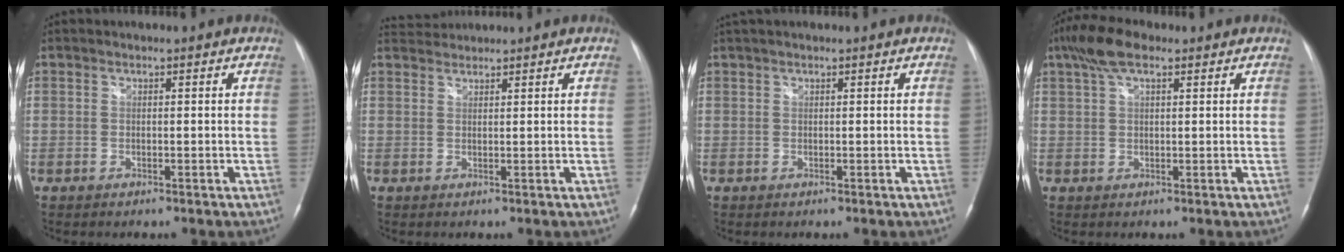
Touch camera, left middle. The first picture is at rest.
{"total": 2.5, "force": [2.4, -0.1, -0.4], "torque": [-0.004, 0.014, 0.053]}
{"total": 2.3, "force": [1.9, 0.1, 1.3], "torque": [-0.023, 0.032, 0.036]}
{"total": 6.0, "force": [3.7, 2.0, 4.3], "torque": [-0.095, 0.027, 0.068]}